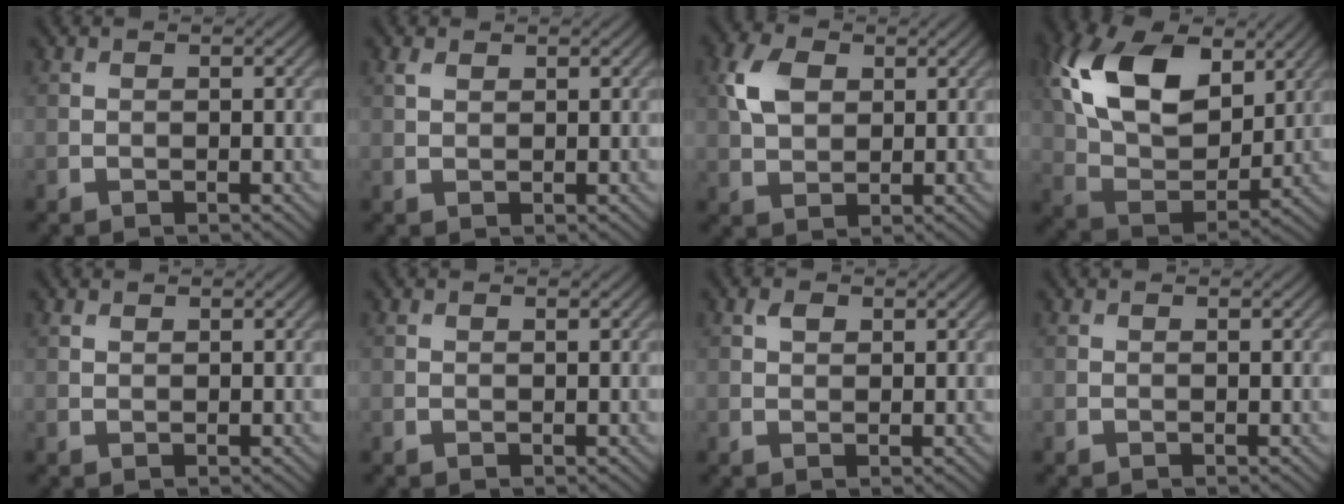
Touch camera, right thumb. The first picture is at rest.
{"total": 1.3, "force": [0.9, 0.6, 0.6], "torque": [-0.018, 0.003, 0.018]}
{"total": 5.3, "force": [1.7, 3.6, 3.5], "torque": [-0.084, 0.010, 0.029]}
{"total": 15.6, "force": [6.1, 9.4, 10.9], "torque": [-0.240, 0.016, 0.112]}
{"total": 0.7, "force": [0.6, 0.2, 0.2], "torque": [-0.005, 0.001, 0.013]}
{"total": 0.0}
{"total": 1.4, "force": [0.7, 0.9, 0.8], "torque": [-0.015, 0.002, 0.013]}
{"total": 0.0}